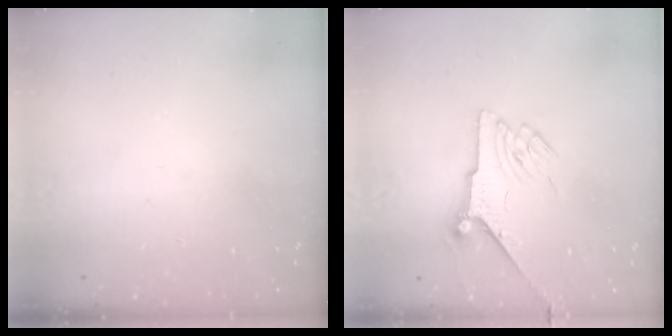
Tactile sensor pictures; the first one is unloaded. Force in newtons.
{"total": 6.3, "press": 6.2, "slide": 1.0}